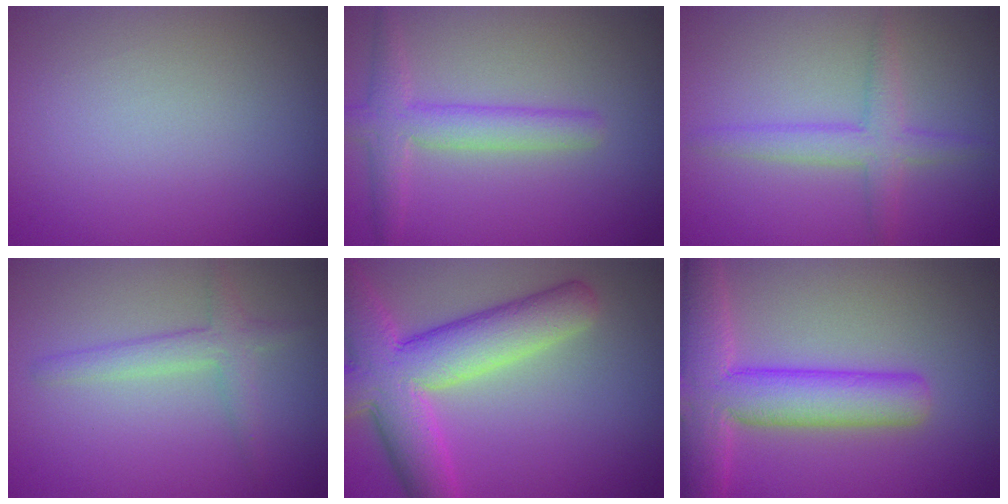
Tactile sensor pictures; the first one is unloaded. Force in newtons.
{"total": 3.4, "press": 3.4, "slide": 0.2}
{"total": 2.7, "press": 2.7, "slide": 0.2}
{"total": 1.7, "press": 1.7, "slide": 0.2}
{"total": 9.0, "press": 8.9, "slide": 0.3}
{"total": 7.7, "press": 7.7, "slide": 0.4}